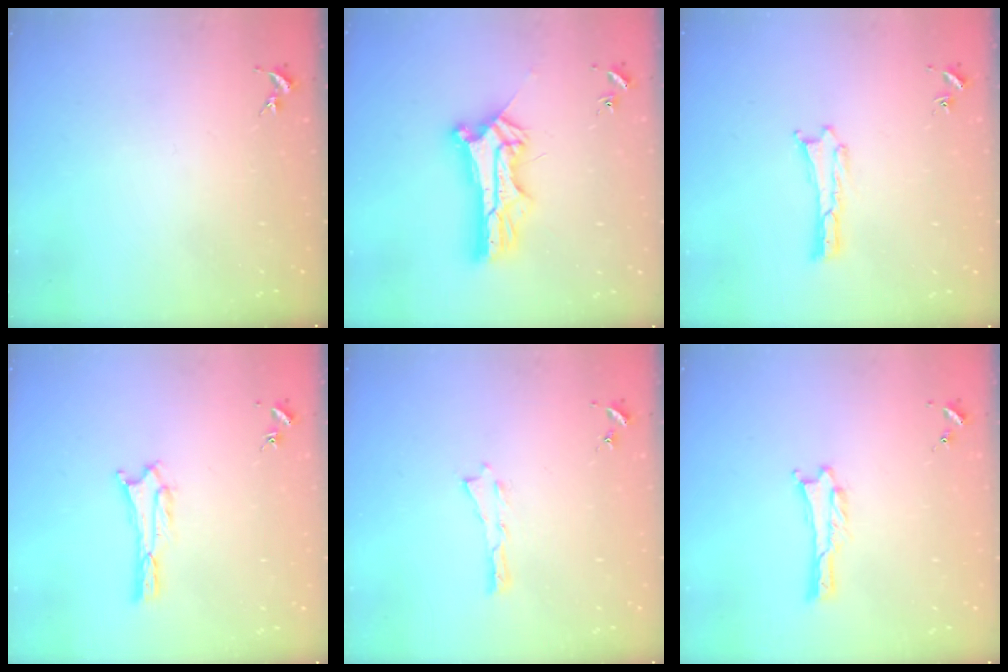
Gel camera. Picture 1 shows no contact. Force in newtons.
{"total": 10.0, "press": 9.9, "slide": 1.0}
{"total": 0.0}
{"total": 1.7, "press": 1.7, "slide": 0.3}
{"total": 0.0}
{"total": 0.6, "press": 0.6, "slide": 0.1}